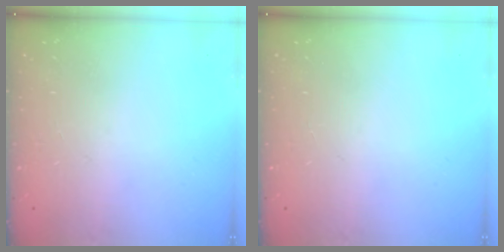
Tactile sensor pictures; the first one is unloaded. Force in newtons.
{"total": 0.0}